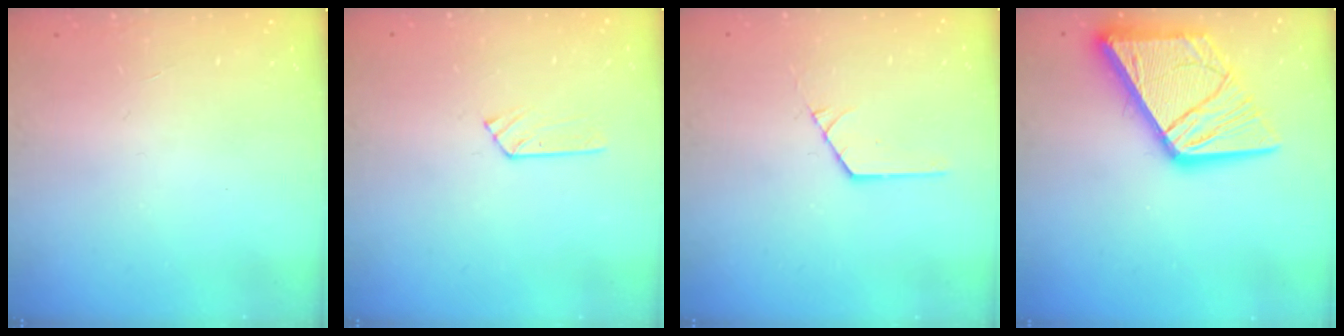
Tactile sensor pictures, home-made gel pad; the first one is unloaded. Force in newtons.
{"total": 5.3, "press": 5.2, "slide": 0.5}
{"total": 1.3, "press": 1.3, "slide": 0.2}
{"total": 19.4, "press": 19.2, "slide": 2.2}